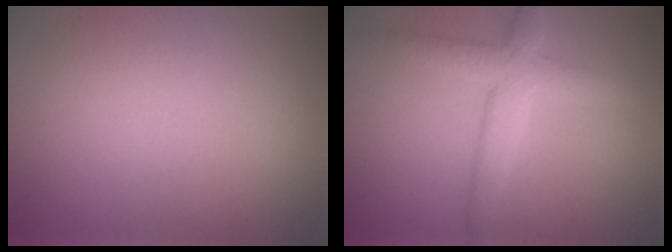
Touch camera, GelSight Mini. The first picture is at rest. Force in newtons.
{"total": 4.1, "press": 4.1, "slide": 0.4}